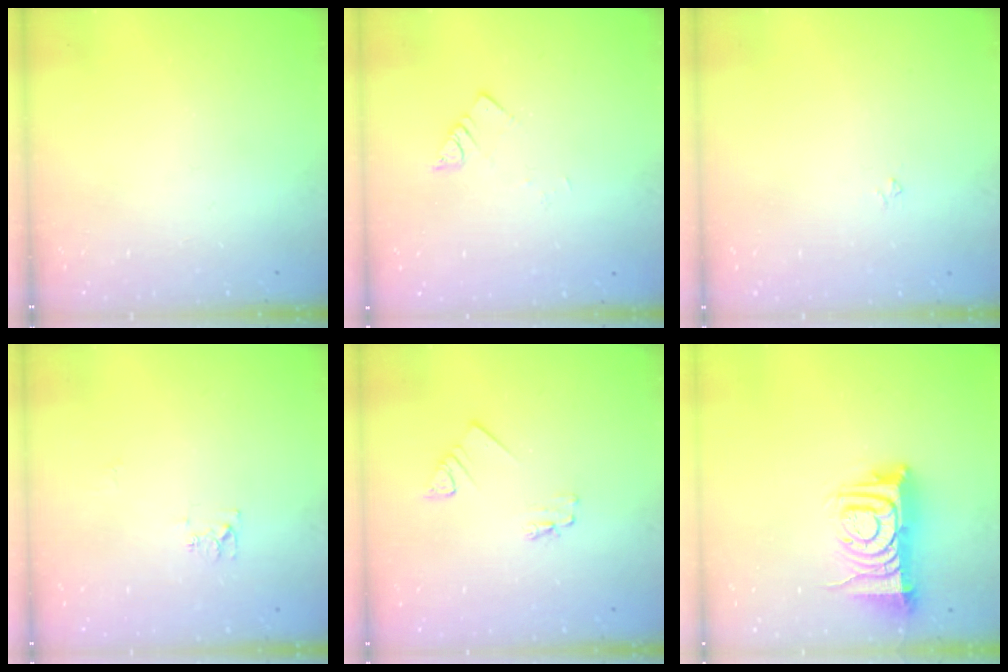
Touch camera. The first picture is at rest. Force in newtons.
{"total": 2.9, "press": 2.8, "slide": 0.6}
{"total": 2.4, "press": 2.3, "slide": 0.5}
{"total": 6.3, "press": 6.2, "slide": 0.6}
{"total": 2.1, "press": 2.1, "slide": 0.2}
{"total": 11.0, "press": 11.0, "slide": 0.9}